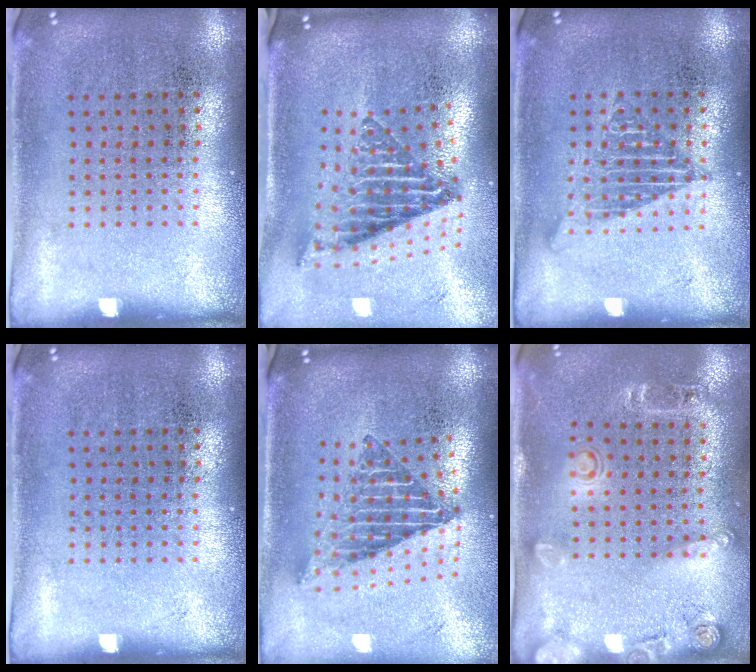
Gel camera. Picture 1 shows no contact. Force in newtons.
{"total": 2.5, "press": 1.6, "slide": 1.9}
{"total": 1.2, "press": 1.2, "slide": 0.0}
{"total": 0.0}
{"total": 2.3, "press": 1.6, "slide": 1.6}
{"total": 1.7, "press": 1.2, "slide": 1.2}